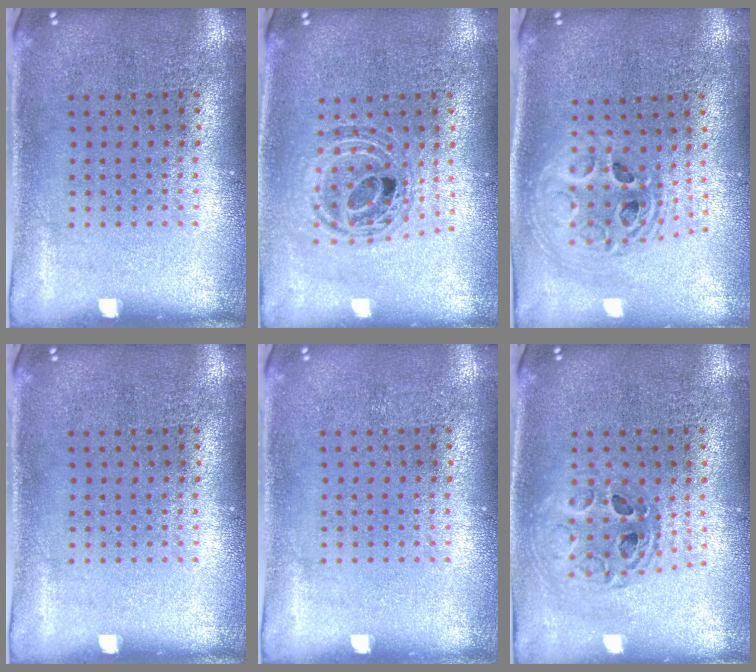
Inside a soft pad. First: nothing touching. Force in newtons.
{"total": 0.8, "press": 0.8, "slide": 0.2}
{"total": 2.1, "press": 1.7, "slide": 1.2}
{"total": 0.0}
{"total": 0.0}
{"total": 0.7, "press": 0.7, "slide": 0.1}